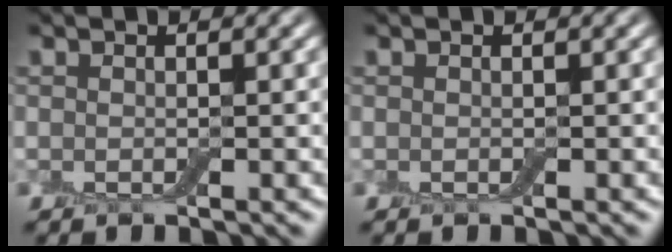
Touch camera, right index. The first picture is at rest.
{"total": 0.0}